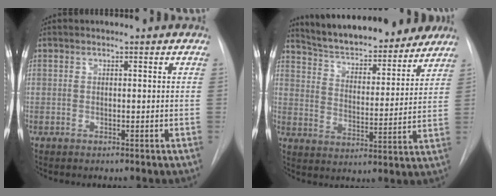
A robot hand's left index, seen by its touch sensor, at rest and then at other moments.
{"total": 19.0, "force": [17.0, 4.8, 6.9], "torque": [-0.107, -0.006, 0.244]}